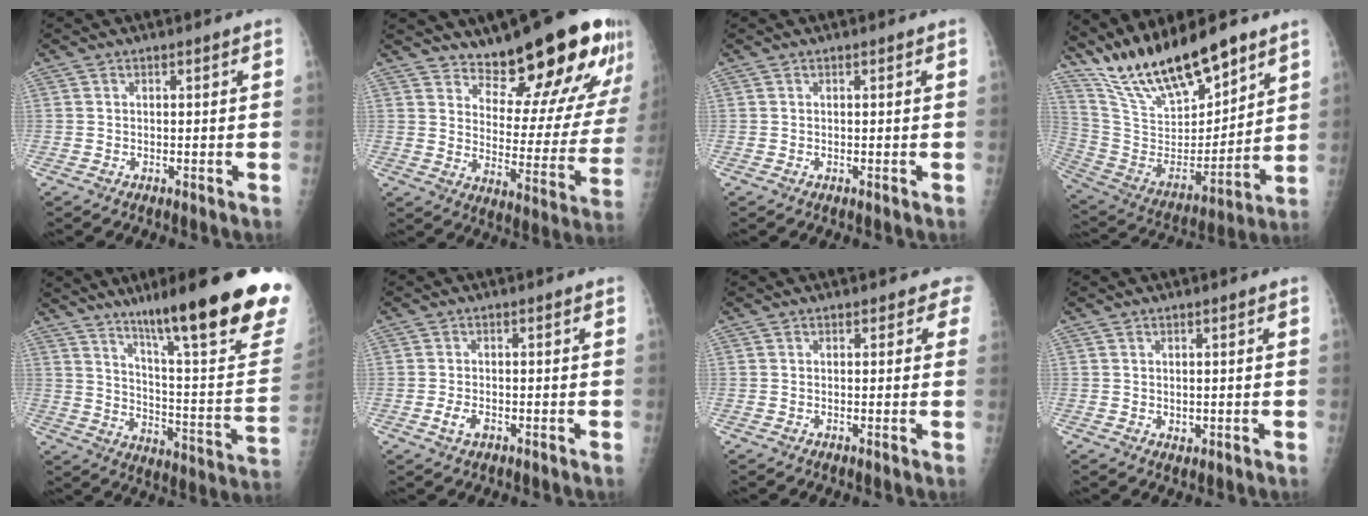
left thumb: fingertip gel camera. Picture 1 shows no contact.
{"total": 20.7, "force": [16.5, 6.0, 10.8], "torque": [-0.107, -0.117, 0.224]}
{"total": 0.0}
{"total": 21.5, "force": [16.6, 6.8, 11.9], "torque": [-0.179, -0.078, 0.312]}
{"total": 28.8, "force": [19.2, 3.4, 21.2], "torque": [-0.255, -0.087, 0.281]}
{"total": 2.3, "force": [-0.8, 1.3, 1.7], "torque": [-0.034, 0.000, -0.014]}
{"total": 2.3, "force": [1.8, 1.3, 0.6], "torque": [0.025, -0.003, 0.006]}
{"total": 1.3, "force": [0.5, 0.9, 0.9], "torque": [-0.013, -0.006, 0.012]}